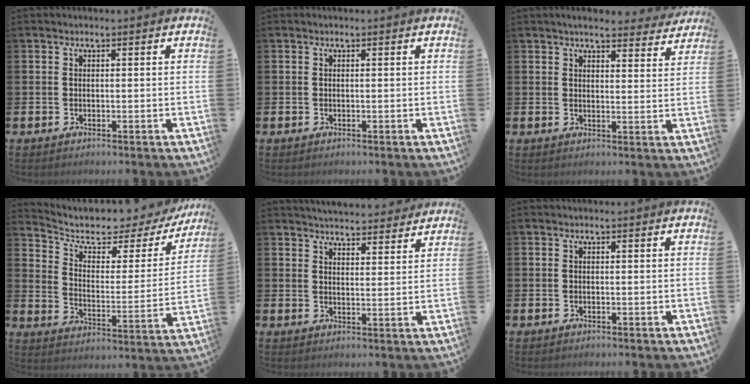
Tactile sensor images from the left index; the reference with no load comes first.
{"total": 0.0}
{"total": 4.4, "force": [4.2, 0.6, 1.1], "torque": [-0.024, -0.023, 0.073]}
{"total": 6.2, "force": [5.2, 2.6, 2.3], "torque": [-0.073, -0.040, 0.082]}
{"total": 4.7, "force": [4.7, 0.6, 0.1], "torque": [-0.015, -0.030, 0.084]}
{"total": 0.0}